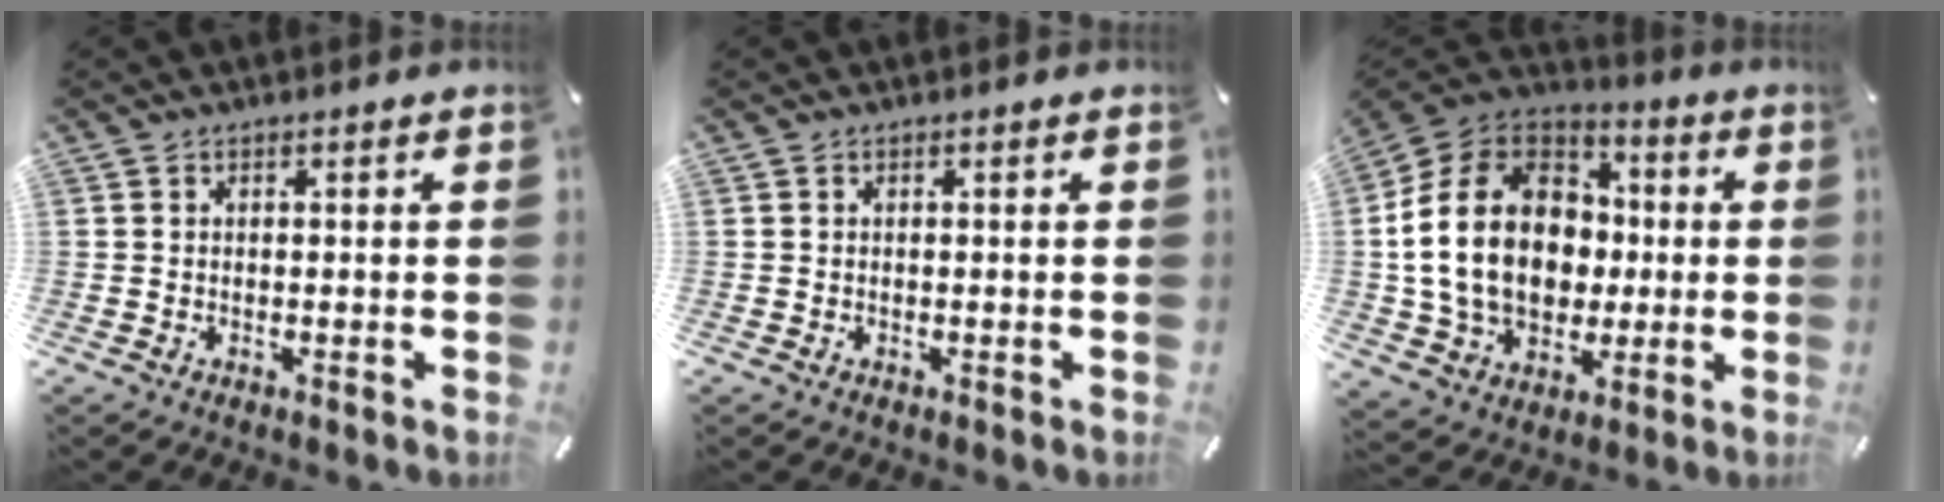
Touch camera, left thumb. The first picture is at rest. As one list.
[{"total": 0.0}, {"total": 20.4, "force": [-0.8, 16.2, 12.4], "torque": [-0.262, 0.013, -0.008]}]